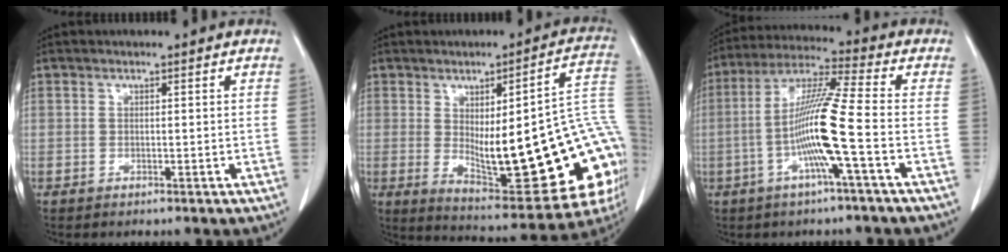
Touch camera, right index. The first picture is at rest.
{"total": 26.3, "force": [-2.7, 6.0, 25.5], "torque": [-0.251, 0.004, -0.023]}
{"total": 11.8, "force": [-3.0, -1.0, 11.4], "torque": [-0.221, 0.004, -0.065]}